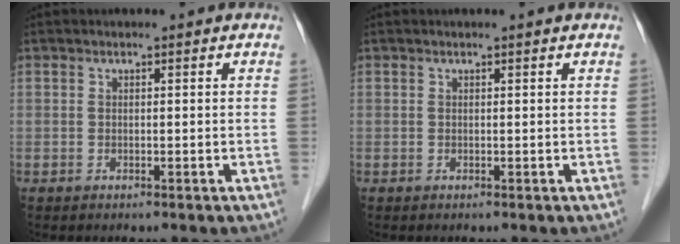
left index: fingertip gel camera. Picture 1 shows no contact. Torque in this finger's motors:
{"motor_torque": [0.18, -0.09, 0.00, 0.00]}